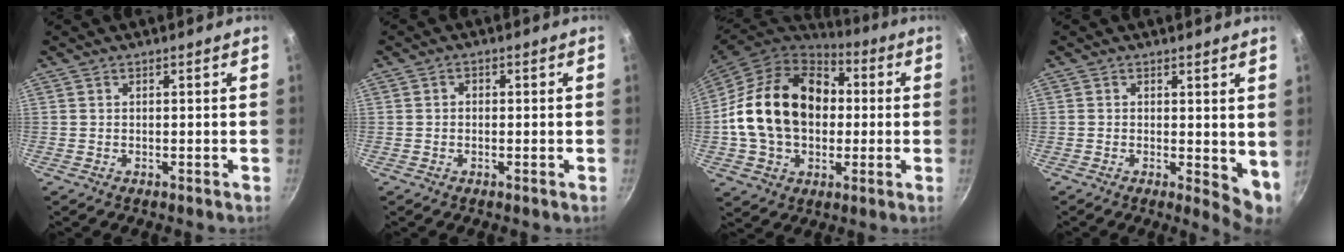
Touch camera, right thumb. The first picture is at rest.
{"total": 1.2, "force": [-0.2, 0.9, 0.7], "torque": [-0.011, 0.005, -0.003]}
{"total": 21.9, "force": [1.2, 16.2, 14.6], "torque": [-0.232, 0.037, 0.018]}
{"total": 5.5, "force": [0.5, 2.5, 4.9], "torque": [-0.054, -0.014, 0.006]}